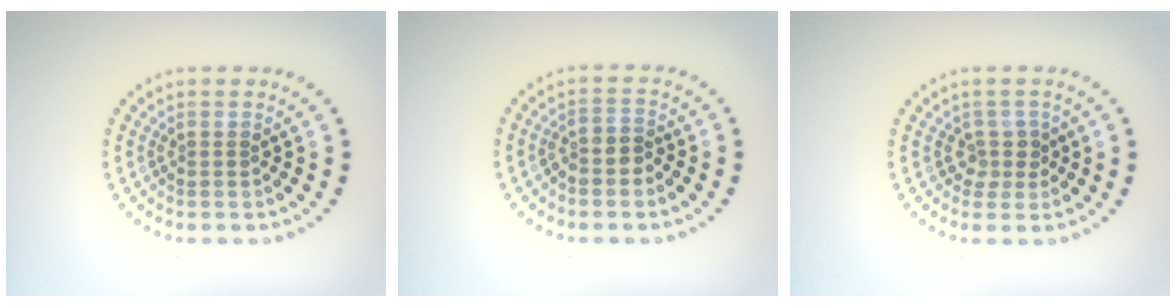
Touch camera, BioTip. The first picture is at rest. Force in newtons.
{"total": 2.2, "press": 1.9, "slide": 1.2}
{"total": 1.9, "press": 1.4, "slide": 1.2}